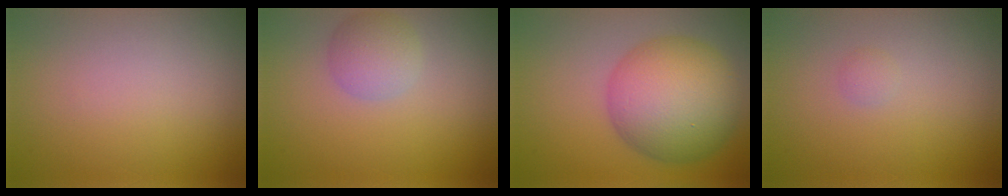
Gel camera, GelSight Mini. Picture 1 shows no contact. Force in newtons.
{"total": 2.7, "press": 2.6, "slide": 0.2}
{"total": 9.8, "press": 9.8, "slide": 0.3}
{"total": 0.6, "press": 0.6, "slide": 0.0}